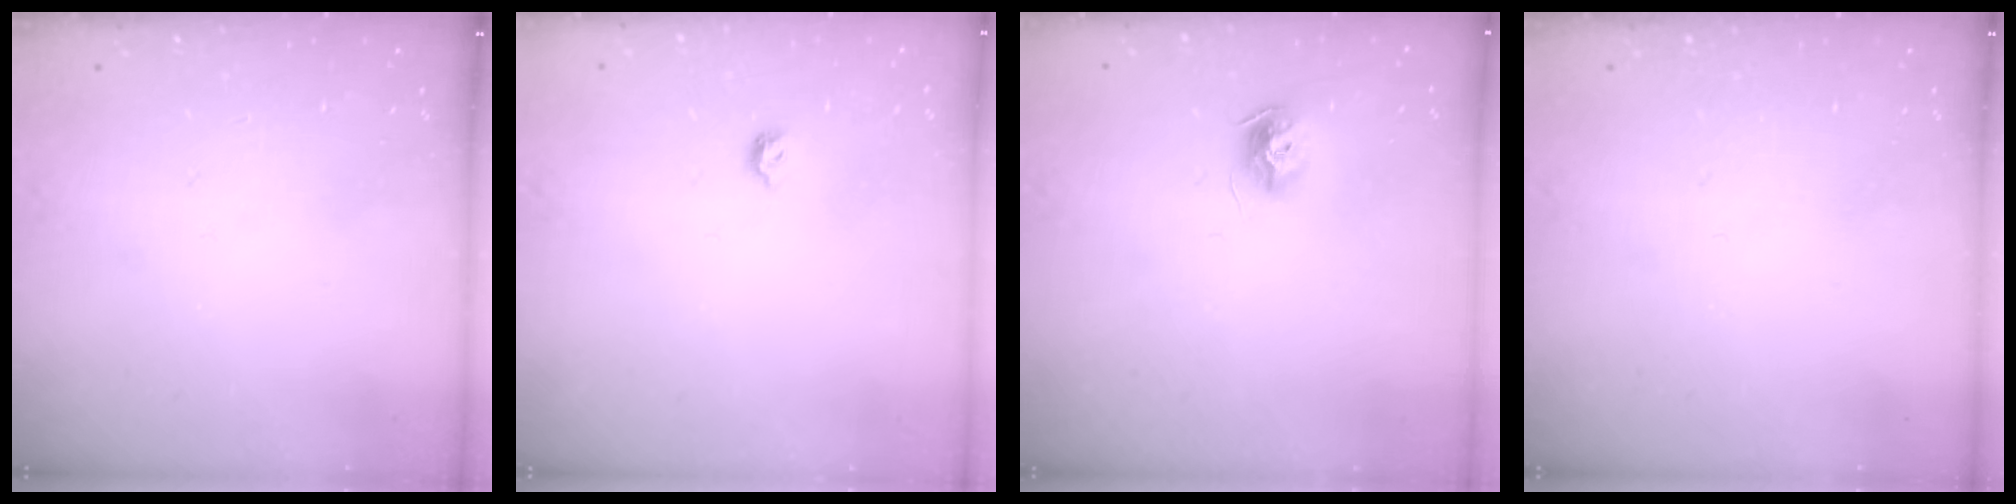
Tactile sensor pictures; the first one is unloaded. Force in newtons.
{"total": 4.0, "press": 4.0, "slide": 0.8}
{"total": 8.7, "press": 8.7, "slide": 0.0}
{"total": 0.0}